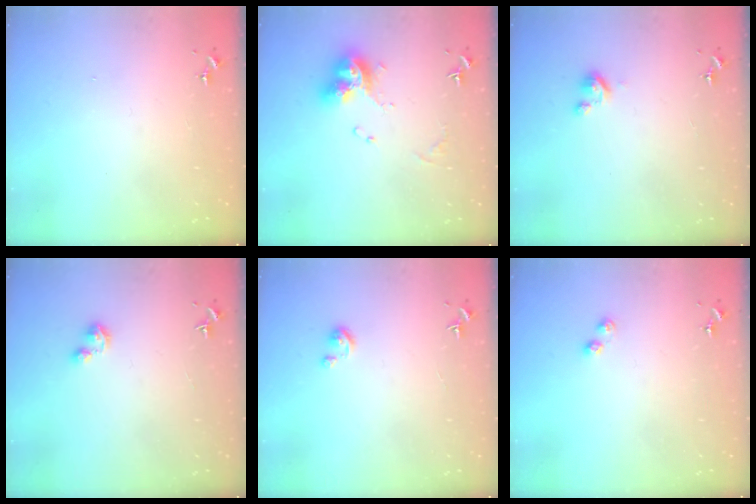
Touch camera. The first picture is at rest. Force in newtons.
{"total": 12.9, "press": 12.8, "slide": 1.4}
{"total": 2.8, "press": 2.8, "slide": 0.3}
{"total": 2.2, "press": 2.2, "slide": 0.2}
{"total": 2.7, "press": 2.6, "slide": 0.3}
{"total": 3.5, "press": 3.5, "slide": 0.5}